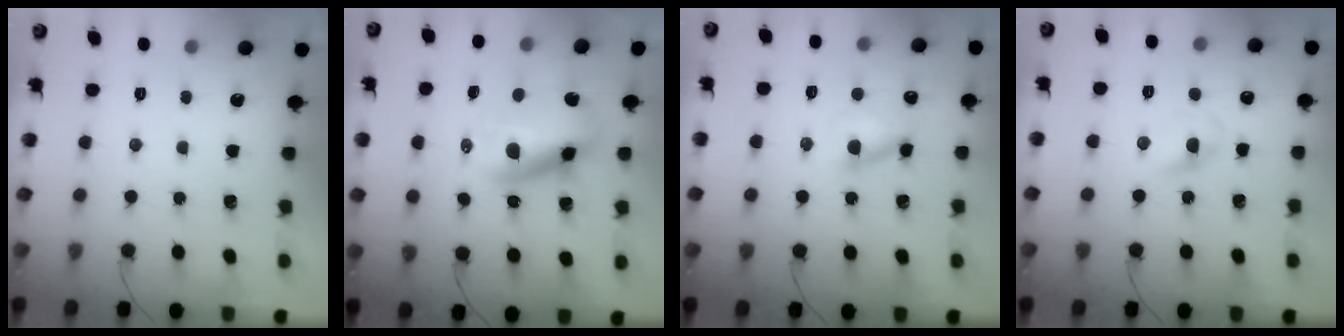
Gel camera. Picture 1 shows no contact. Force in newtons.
{"total": 9.9, "press": 9.6, "slide": 2.3}
{"total": 8.3, "press": 8.2, "slide": 1.3}
{"total": 4.4, "press": 4.1, "slide": 1.5}